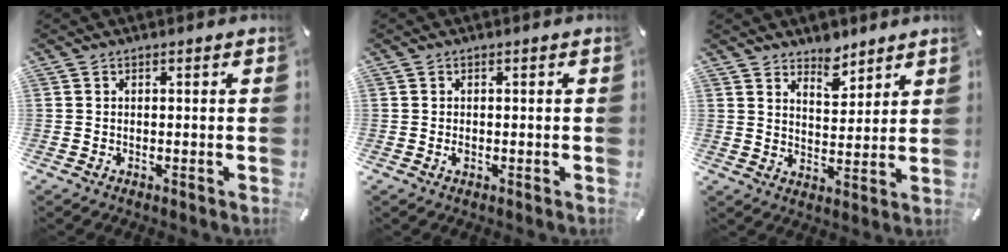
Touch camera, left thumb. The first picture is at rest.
{"total": 1.0, "force": [-0.2, 0.6, 0.9], "torque": [-0.016, -0.001, -0.003]}
{"total": 6.3, "force": [5.5, 3.0, 0.7], "torque": [0.000, -0.040, 0.102]}